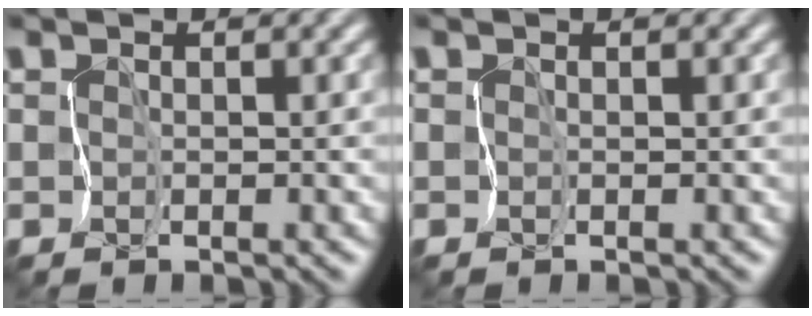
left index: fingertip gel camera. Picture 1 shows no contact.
{"total": 0.0}